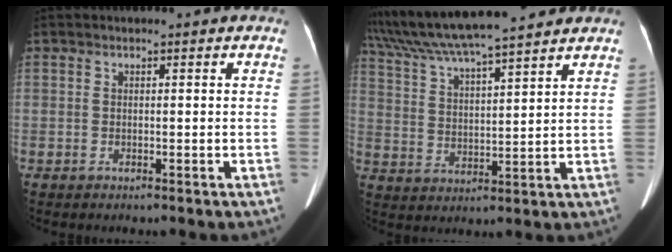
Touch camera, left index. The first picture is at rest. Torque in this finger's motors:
{"motor_torque": [0.26, -1.65, 0.78, 0.21]}